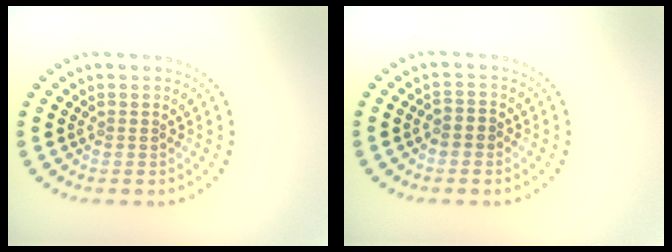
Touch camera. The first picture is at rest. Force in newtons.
{"total": 1.5, "press": 1.4, "slide": 0.7}